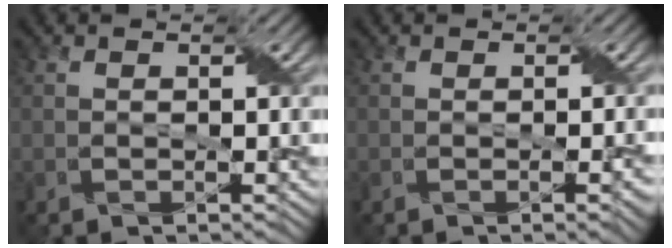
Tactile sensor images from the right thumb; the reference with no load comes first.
{"total": 2.3, "force": [-0.4, 0.7, 2.1], "torque": [-0.021, 0.004, -0.008]}